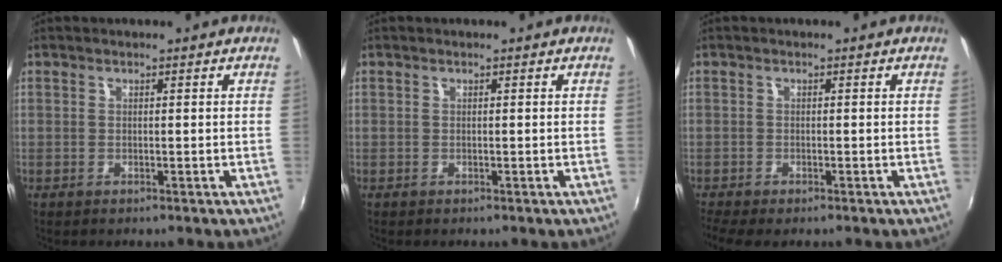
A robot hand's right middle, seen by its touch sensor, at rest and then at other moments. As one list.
[{"total": 0.0}, {"total": 3.8, "force": [-3.0, 0.8, 2.2], "torque": [-0.054, -0.023, -0.054]}]